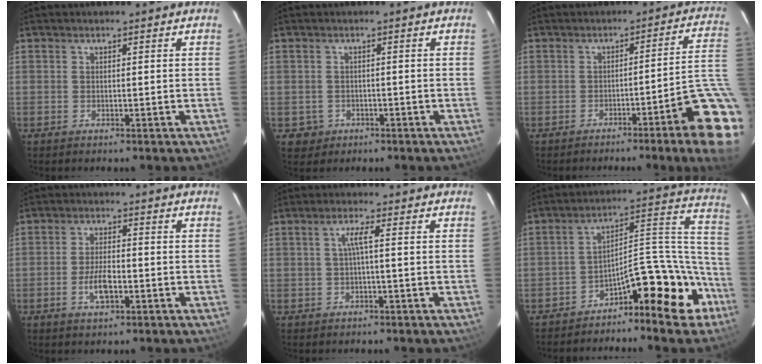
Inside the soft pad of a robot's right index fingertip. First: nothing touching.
{"total": 3.2, "force": [-0.8, 3.0, 0.3], "torque": [-0.013, 0.007, -0.005]}
{"total": 12.4, "force": [-5.0, -0.4, 11.4], "torque": [-0.105, 0.008, -0.060]}
{"total": 5.2, "force": [-2.1, 2.1, 4.3], "torque": [-0.088, 0.000, -0.036]}
{"total": 2.5, "force": [-0.1, -0.2, 2.5], "torque": [-0.049, 0.005, -0.002]}
{"total": 14.7, "force": [-11.8, 4.3, 7.6], "torque": [-0.083, 0.079, -0.181]}